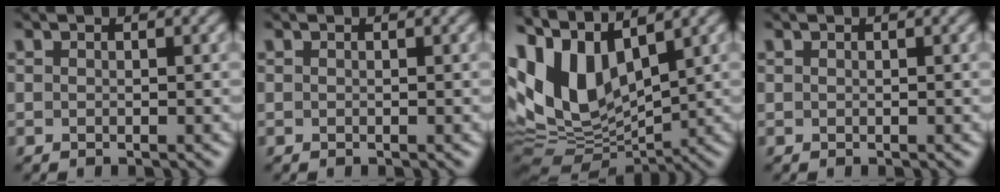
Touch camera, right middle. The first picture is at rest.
{"total": 0.0}
{"total": 11.8, "force": [3.9, 6.5, 9.0], "torque": [-0.192, 0.011, 0.065]}
{"total": 0.0}